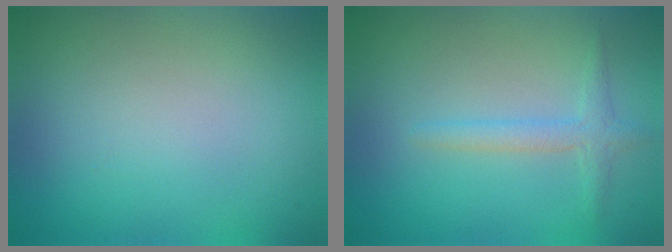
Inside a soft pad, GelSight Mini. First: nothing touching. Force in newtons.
{"total": 1.8, "press": 1.8, "slide": 0.1}